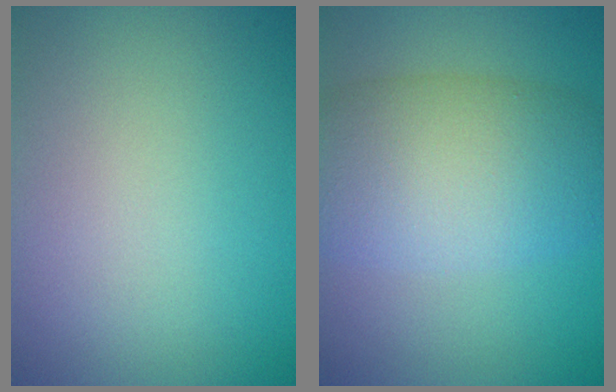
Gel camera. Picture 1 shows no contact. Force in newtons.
{"total": 7.9, "press": 7.9, "slide": 0.2}